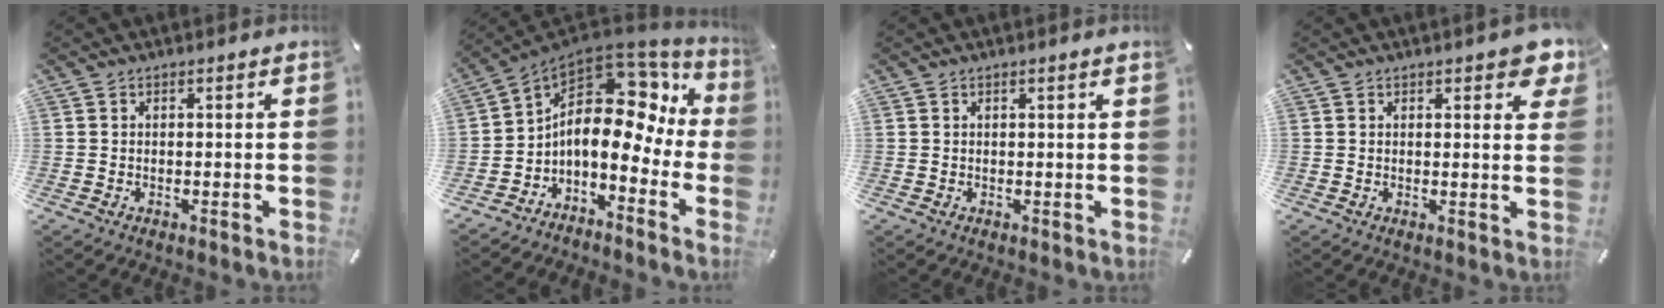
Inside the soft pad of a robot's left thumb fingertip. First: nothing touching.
{"total": 13.1, "force": [2.2, 8.7, 9.5], "torque": [-0.164, -0.039, 0.032]}
{"total": 0.9, "force": [0.4, -0.1, 0.8], "torque": [-0.014, -0.002, 0.007]}
{"total": 4.7, "force": [3.0, 1.7, 3.1], "torque": [-0.037, -0.016, 0.047]}